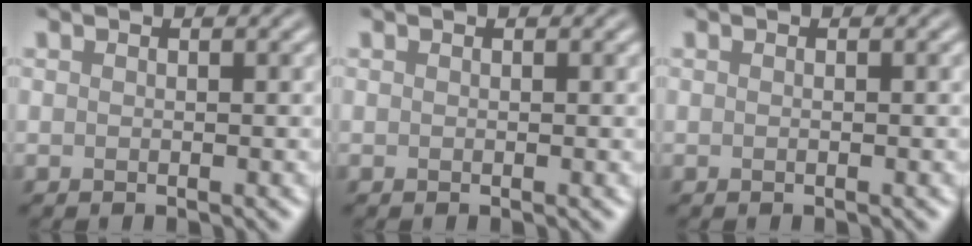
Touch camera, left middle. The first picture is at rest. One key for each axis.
{"total": 0.0}
{"total": 0.0}